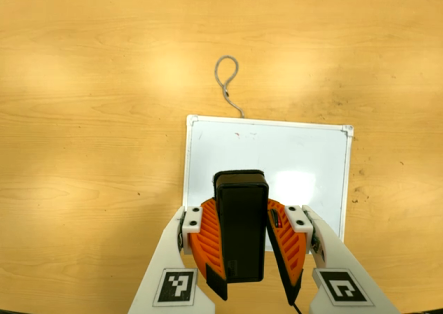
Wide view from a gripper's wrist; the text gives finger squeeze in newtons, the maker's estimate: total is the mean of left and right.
{"total": 9.8, "left": 9.8, "right": 9.9}